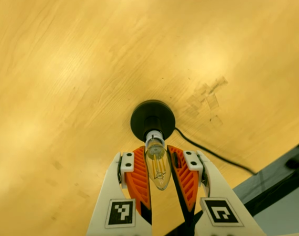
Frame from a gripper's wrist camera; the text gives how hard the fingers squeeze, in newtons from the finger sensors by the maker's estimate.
{"total": 13.8, "left": 12.2, "right": 15.3}